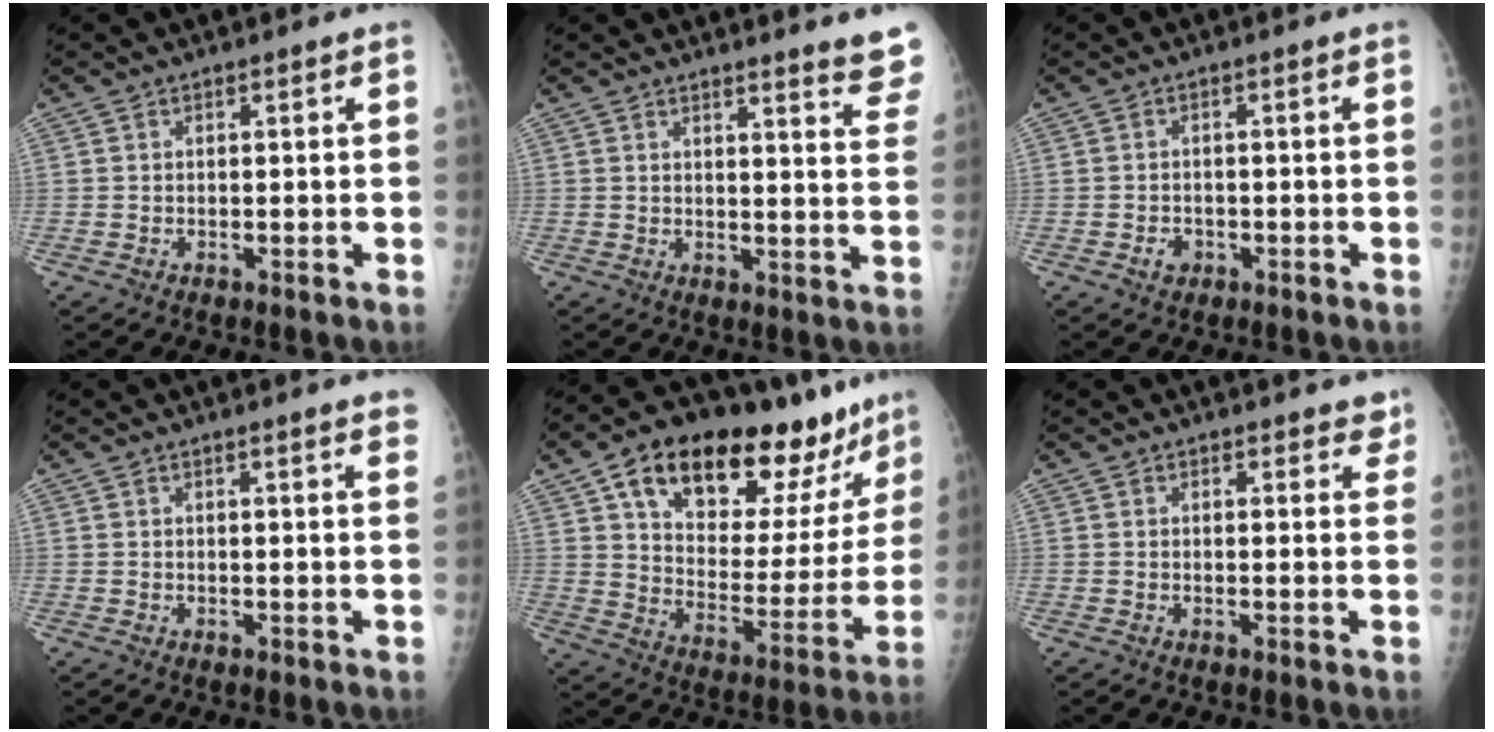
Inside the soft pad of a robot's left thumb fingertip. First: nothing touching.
{"total": 8.6, "force": [7.8, 0.3, 3.6], "torque": [-0.017, -0.059, 0.070]}
{"total": 2.1, "force": [-0.9, 1.7, 0.8], "torque": [-0.004, 0.006, -0.013]}
{"total": 4.3, "force": [3.6, 0.5, 2.3], "torque": [-0.017, -0.007, 0.032]}
{"total": 28.1, "force": [18.3, 12.0, 17.6], "torque": [-0.221, -0.048, 0.280]}
{"total": 3.6, "force": [3.1, 1.7, 0.7], "torque": [0.030, -0.013, 0.024]}